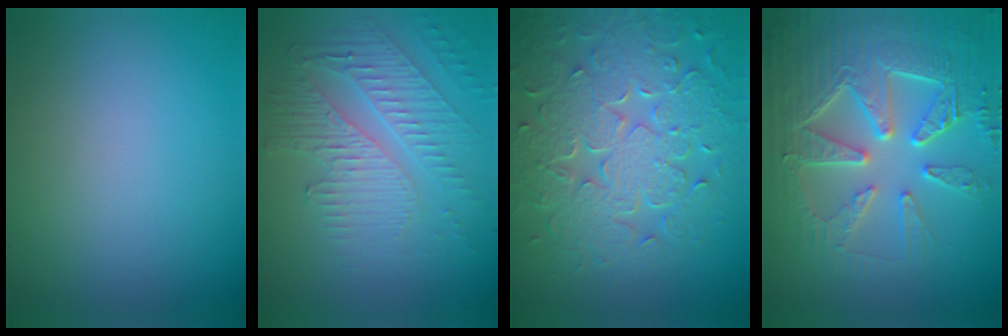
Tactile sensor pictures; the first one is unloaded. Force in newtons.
{"total": 5.5, "press": 3.6, "slide": 4.1}
{"total": 8.8, "press": 6.3, "slide": 6.1}
{"total": 8.6, "press": 6.4, "slide": 5.8}